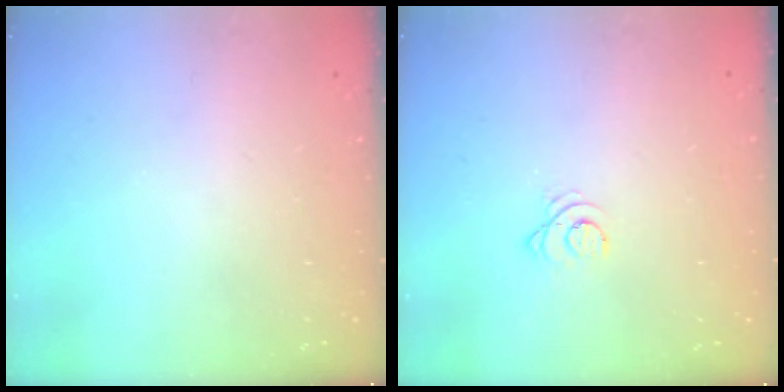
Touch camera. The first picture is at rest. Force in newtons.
{"total": 2.5, "press": 2.5, "slide": 0.3}